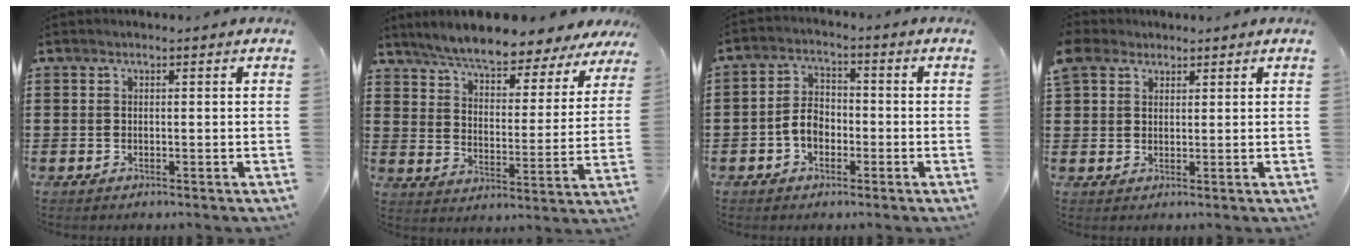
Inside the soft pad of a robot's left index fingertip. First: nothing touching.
{"total": 6.6, "force": [6.3, 0.1, 1.9], "torque": [-0.069, -0.041, 0.107]}
{"total": 4.4, "force": [-1.6, 3.0, 2.8], "torque": [-0.068, 0.006, -0.035]}
{"total": 3.8, "force": [2.5, 2.7, 0.8], "torque": [-0.032, 0.014, 0.048]}